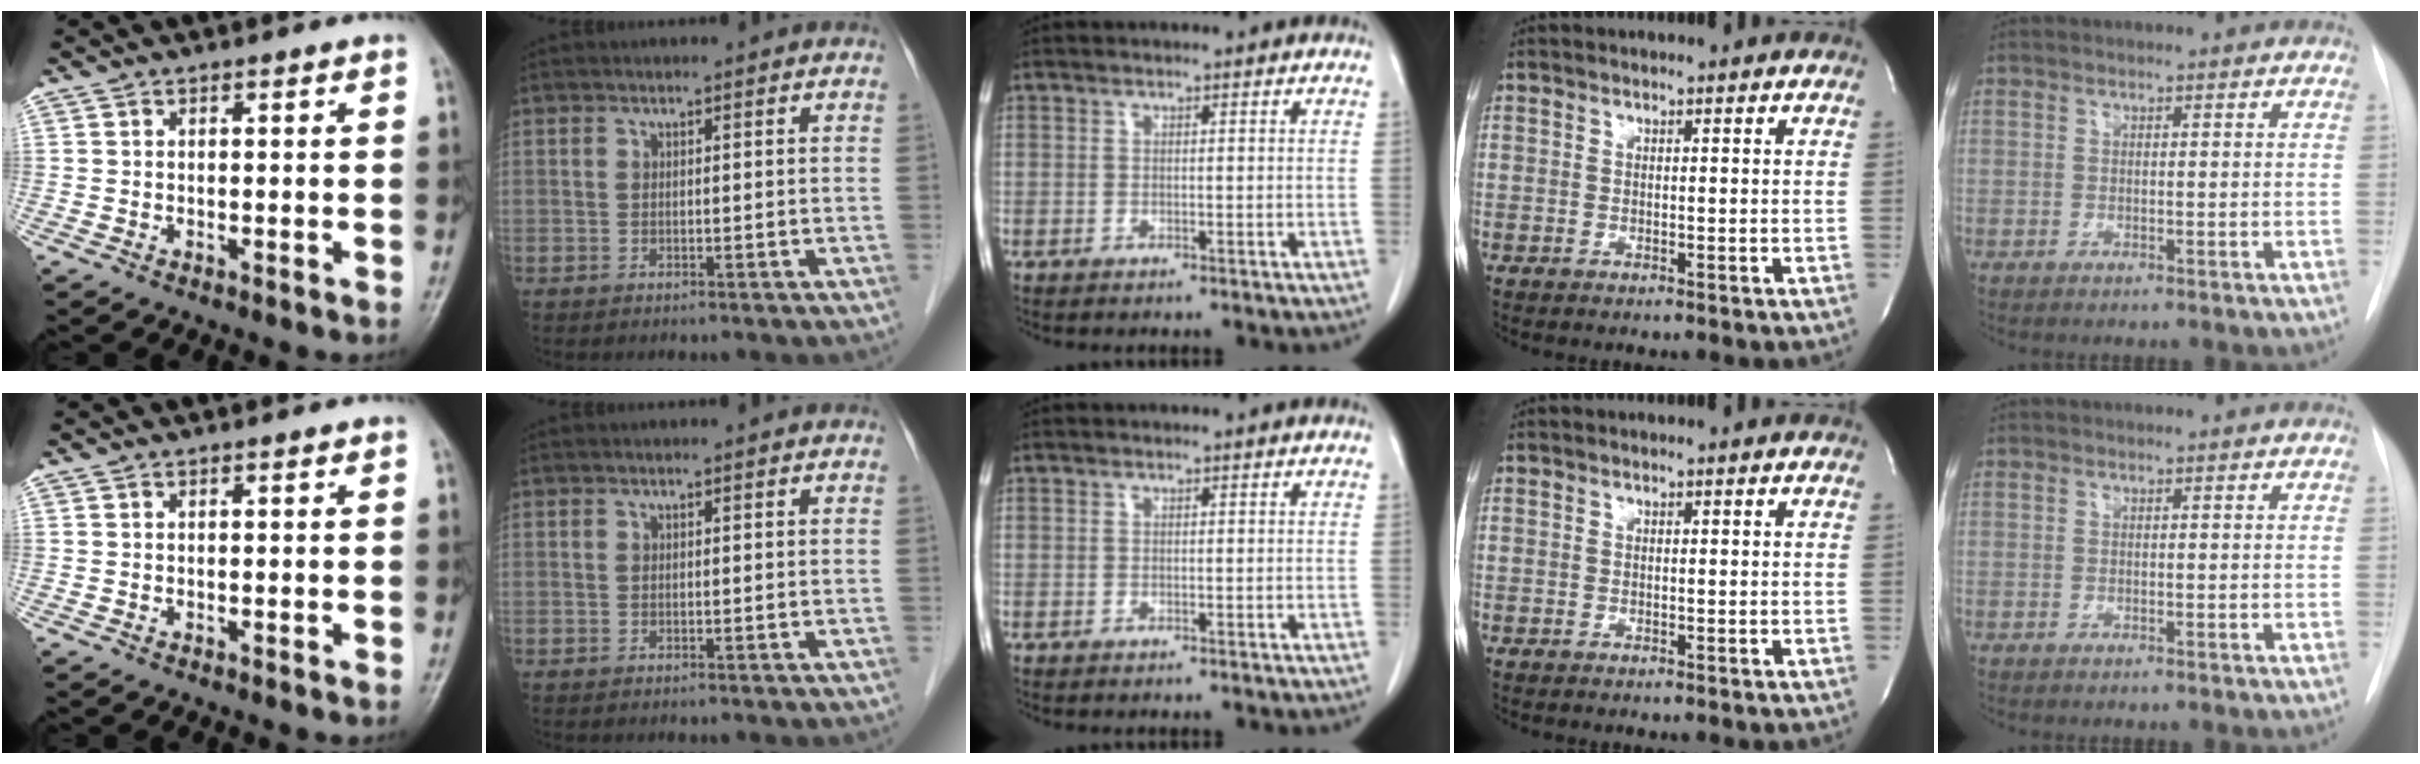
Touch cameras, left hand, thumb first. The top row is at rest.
{}